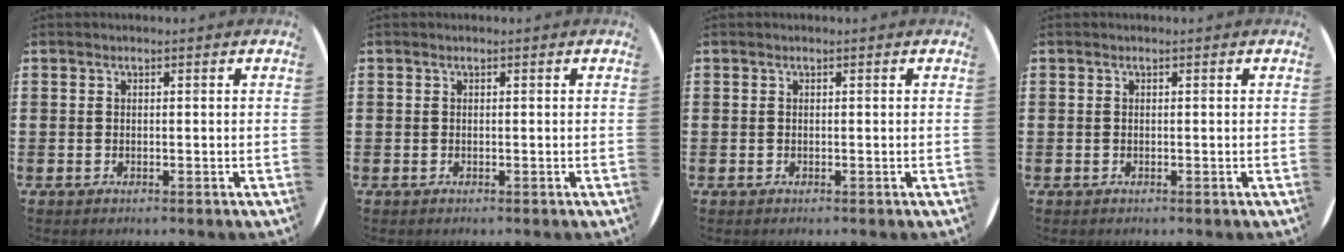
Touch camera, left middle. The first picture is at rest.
{"total": 0.0}
{"total": 0.0}
{"total": 0.0}